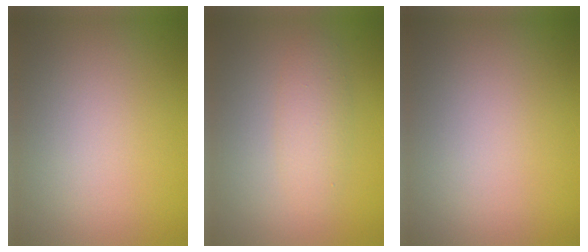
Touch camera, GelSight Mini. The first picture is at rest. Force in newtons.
{"total": 2.4, "press": 2.4, "slide": 0.0}
{"total": 0.0}